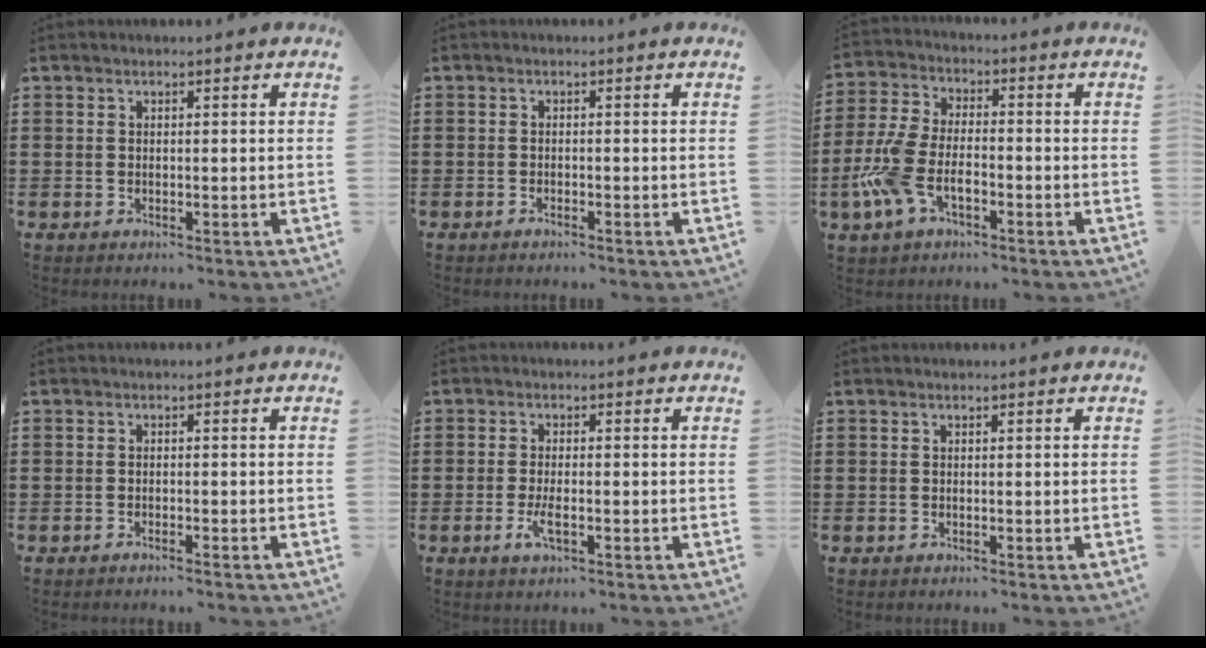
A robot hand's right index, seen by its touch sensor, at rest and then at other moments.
{"total": 0.7, "force": [-0.7, 0.0, 0.1], "torque": [-0.003, -0.001, -0.015]}
{"total": 8.3, "force": [-3.1, 4.3, 6.3], "torque": [-0.164, -0.002, -0.066]}
{"total": 0.8, "force": [-0.8, -0.1, 0.2], "torque": [-0.006, -0.001, -0.015]}
{"total": 3.0, "force": [-1.0, 0.8, 2.7], "torque": [-0.059, -0.006, -0.022]}
{"total": 0.0}